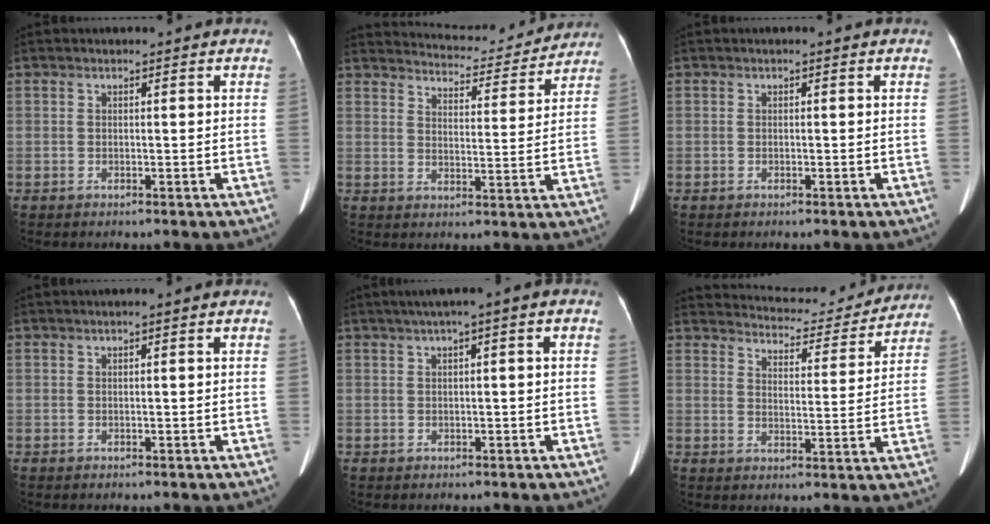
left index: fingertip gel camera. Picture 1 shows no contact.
{"total": 13.2, "force": [12.8, 2.4, 2.2], "torque": [-0.021, -0.001, 0.157]}
{"total": 0.0}
{"total": 0.9, "force": [0.1, 0.0, 0.9], "torque": [-0.012, -0.001, -0.001]}
{"total": 4.4, "force": [1.4, 0.6, 4.2], "torque": [-0.057, 0.021, 0.014]}
{"total": 13.3, "force": [12.8, 2.7, 2.1], "torque": [-0.020, 0.001, 0.159]}